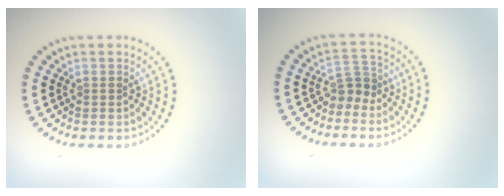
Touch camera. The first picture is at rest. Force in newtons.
{"total": 2.1, "press": 1.5, "slide": 1.5}